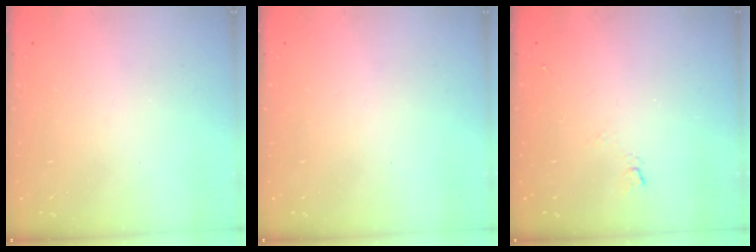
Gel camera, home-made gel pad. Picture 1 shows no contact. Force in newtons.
{"total": 0.0}
{"total": 4.3, "press": 4.2, "slide": 0.7}